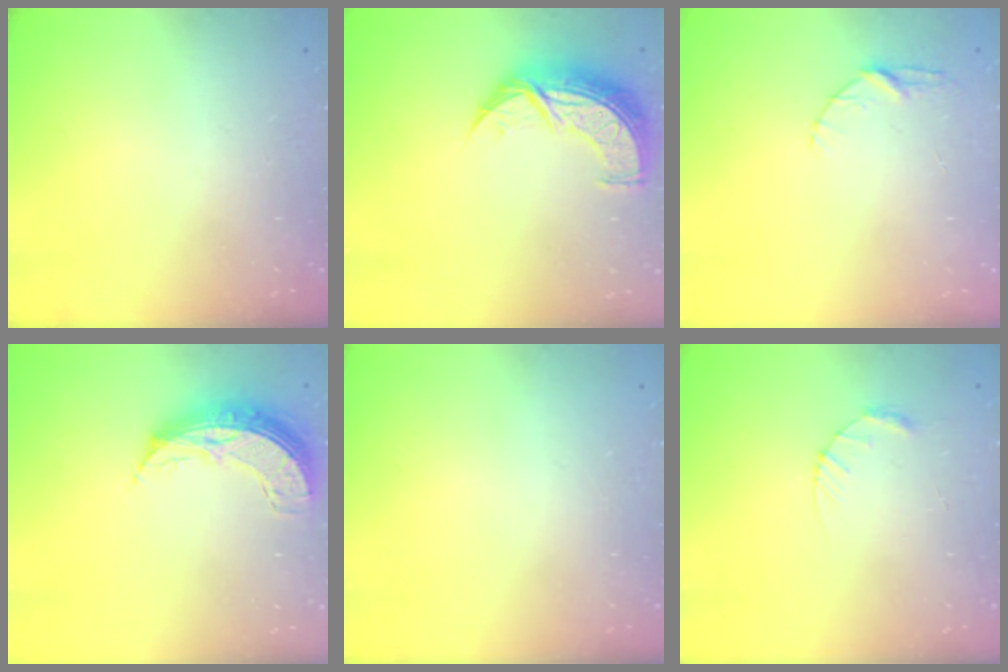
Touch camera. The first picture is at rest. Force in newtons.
{"total": 10.9, "press": 10.9, "slide": 0.9}
{"total": 4.0, "press": 3.9, "slide": 0.4}
{"total": 8.6, "press": 8.6, "slide": 0.7}
{"total": 0.0}
{"total": 3.4, "press": 3.4, "slide": 0.4}